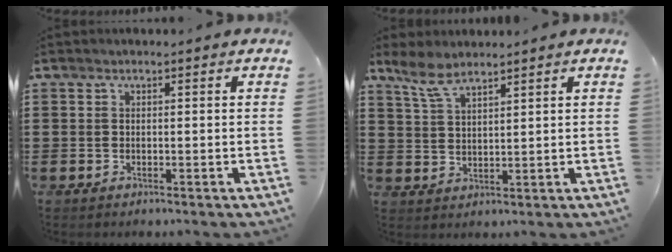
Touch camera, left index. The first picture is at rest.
{"total": 4.6, "force": [3.8, 0.9, 2.5], "torque": [-0.060, -0.006, 0.071]}